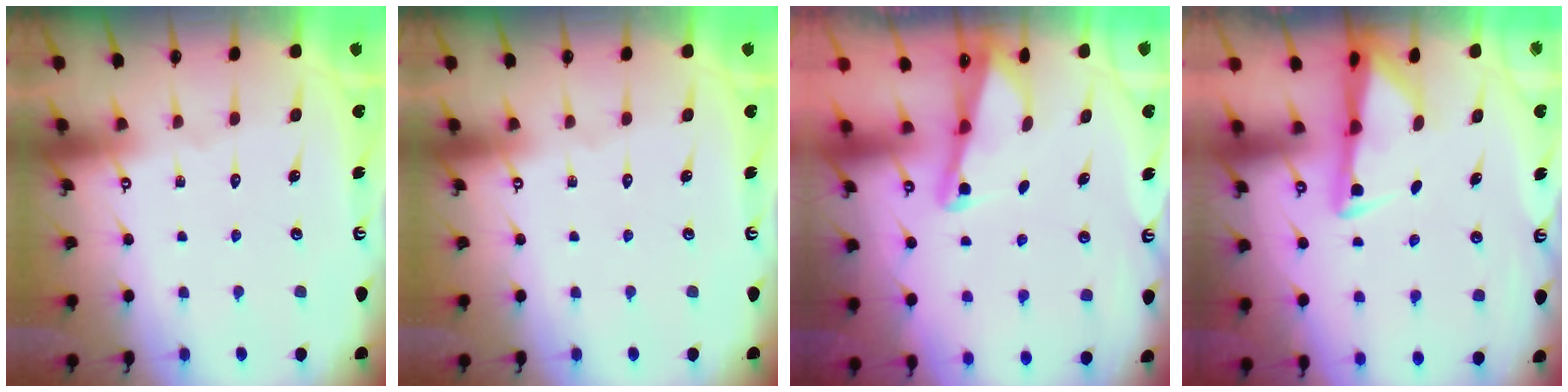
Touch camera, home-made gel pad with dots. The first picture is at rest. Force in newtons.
{"total": 0.0}
{"total": 2.0, "press": 2.0, "slide": 0.2}
{"total": 3.0, "press": 2.9, "slide": 0.5}